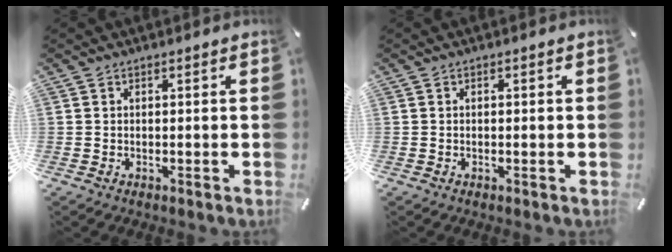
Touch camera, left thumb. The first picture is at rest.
{"total": 0.6, "force": [-0.2, 0.2, 0.6], "torque": [-0.010, -0.002, -0.003]}